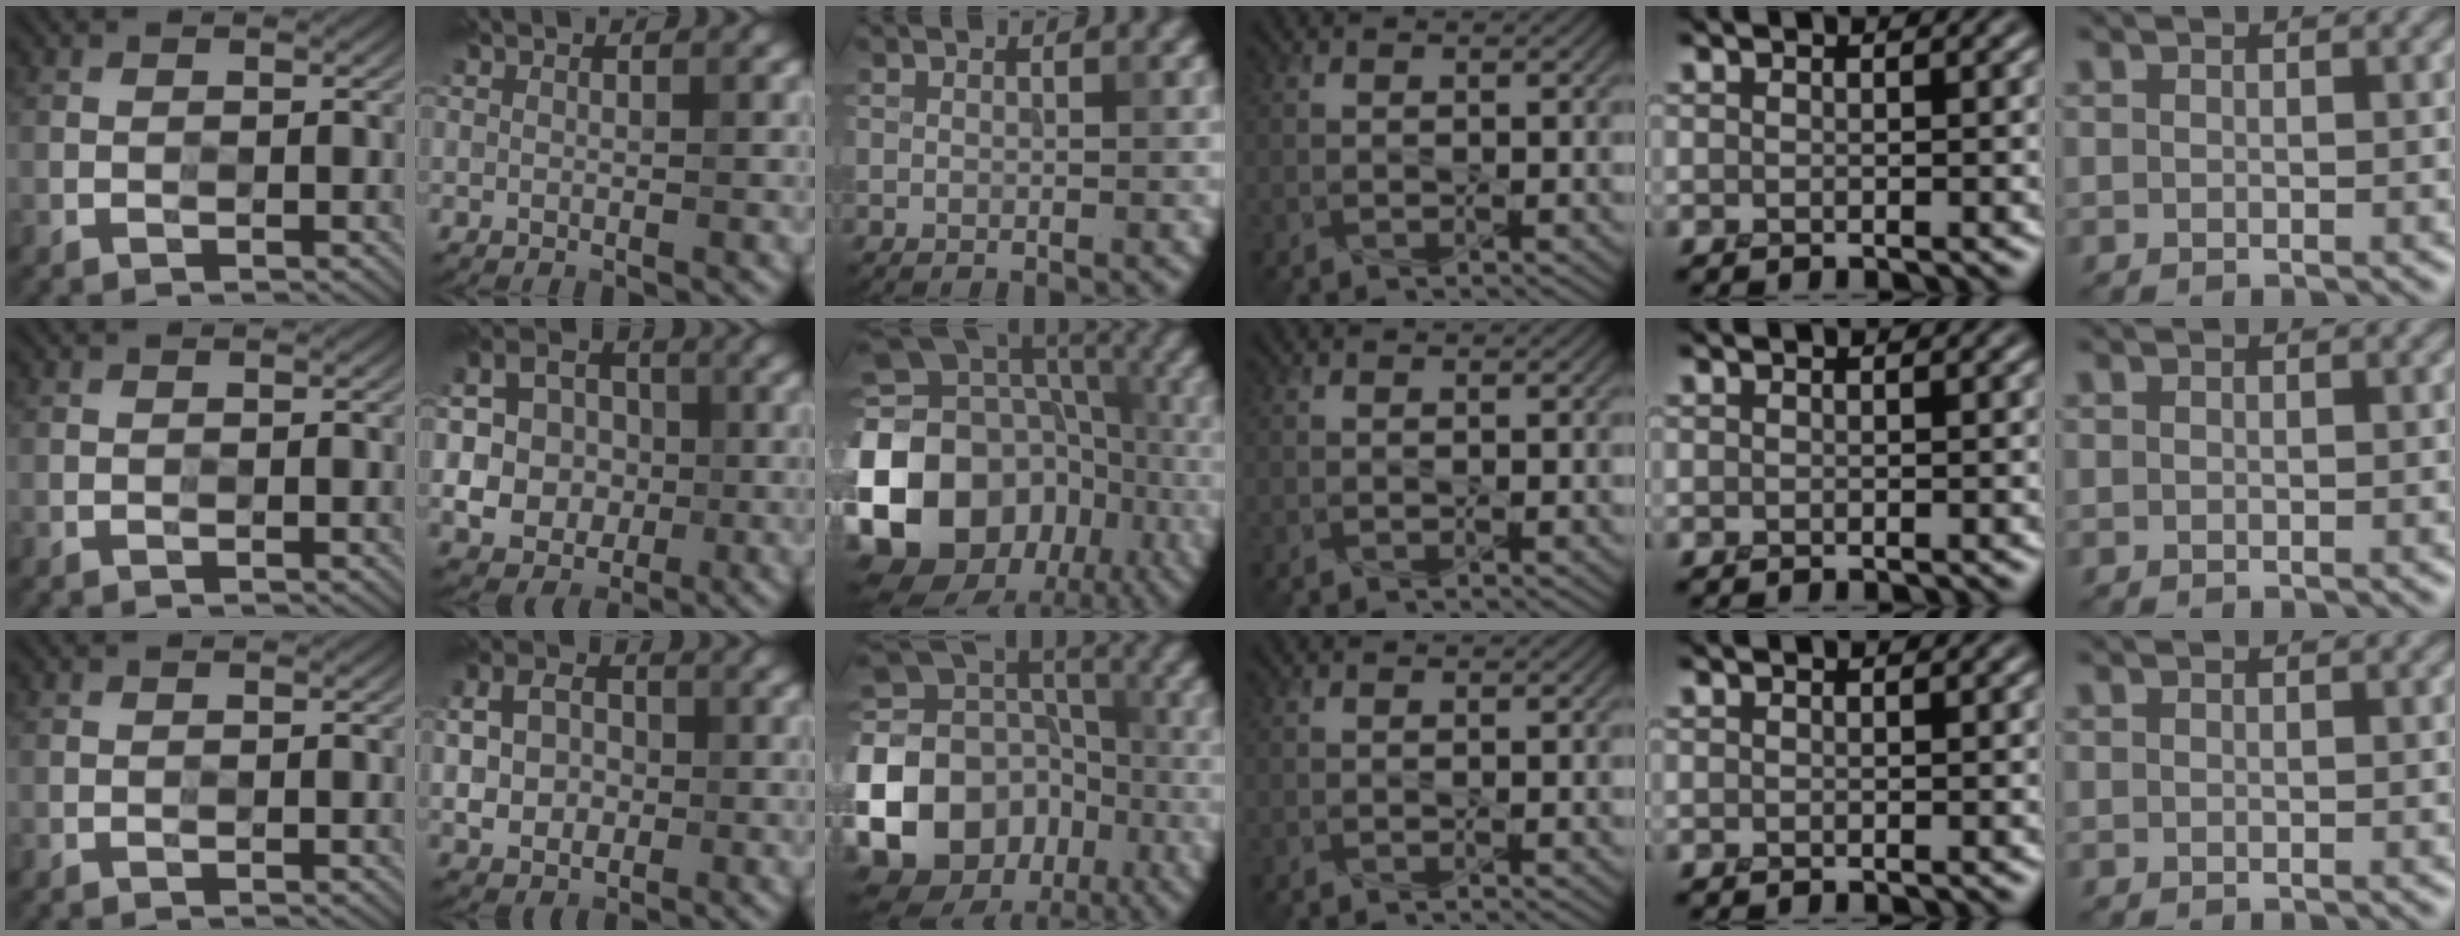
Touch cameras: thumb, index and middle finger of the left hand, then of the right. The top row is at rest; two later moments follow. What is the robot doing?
{"motion": "press", "object": "gel pad"}